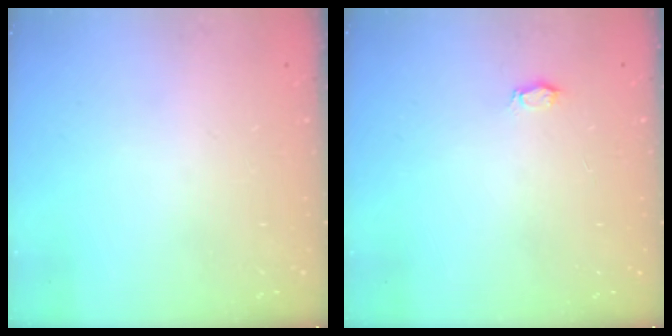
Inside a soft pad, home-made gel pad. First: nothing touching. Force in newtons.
{"total": 2.7, "press": 2.7, "slide": 0.3}